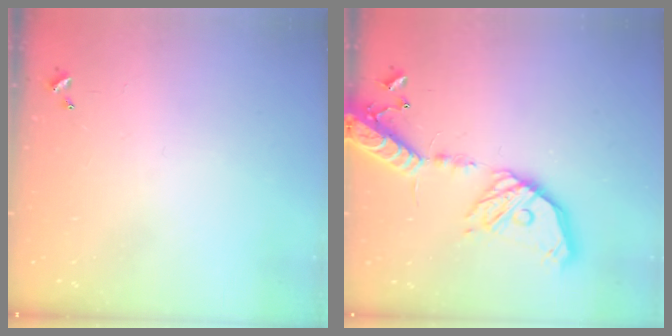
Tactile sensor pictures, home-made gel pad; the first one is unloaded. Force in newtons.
{"total": 20.9, "press": 20.5, "slide": 3.9}